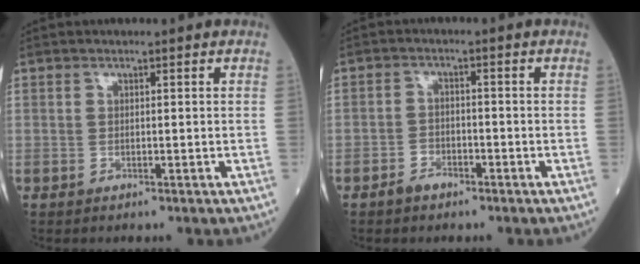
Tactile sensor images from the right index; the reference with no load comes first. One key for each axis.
{"total": 2.7, "fx": -2.0, "fy": 1.6, "fz": 1.0, "tx": -0.018, "ty": 0.005, "tz": -0.033}